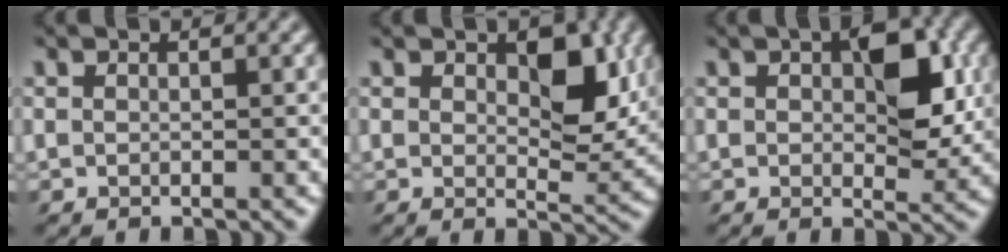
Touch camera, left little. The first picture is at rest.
{"total": 6.5, "force": [2.3, 3.9, 4.7], "torque": [-0.089, -0.012, 0.036]}
{"total": 6.9, "force": [1.6, 3.9, 5.5], "torque": [-0.093, -0.002, 0.026]}